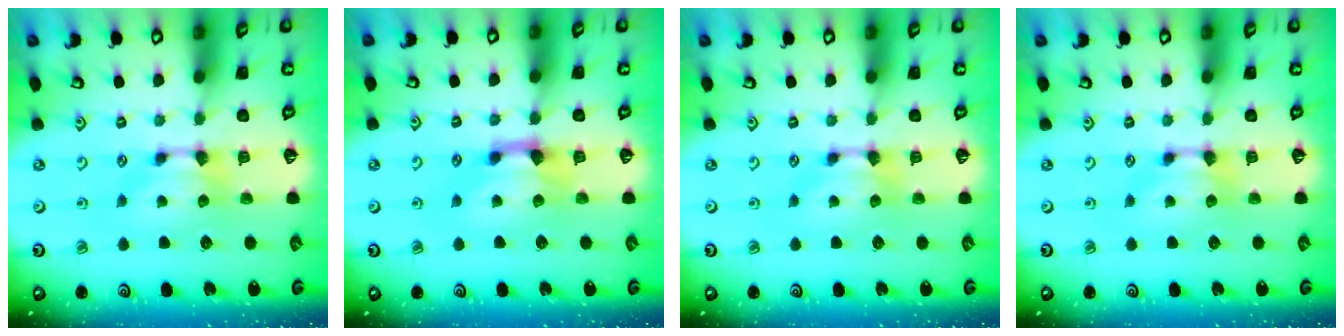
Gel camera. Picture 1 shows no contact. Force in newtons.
{"total": 1.5, "press": 0.6, "slide": 1.4}
{"total": 0.0}
{"total": 0.0}